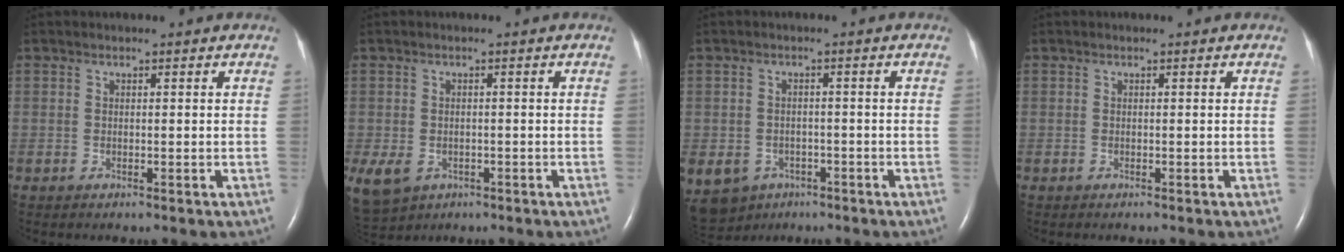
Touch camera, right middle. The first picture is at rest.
{"total": 13.3, "force": [-5.5, 10.6, 5.9], "torque": [-0.179, -0.009, -0.071]}
{"total": 10.7, "force": [-5.9, 8.2, 3.3], "torque": [-0.098, -0.002, -0.081]}
{"total": 0.0}